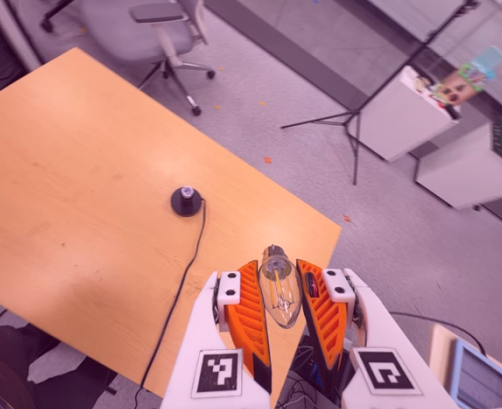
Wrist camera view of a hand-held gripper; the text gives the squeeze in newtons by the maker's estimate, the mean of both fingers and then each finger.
{"total": 13.9, "left": 14.8, "right": 13.1}